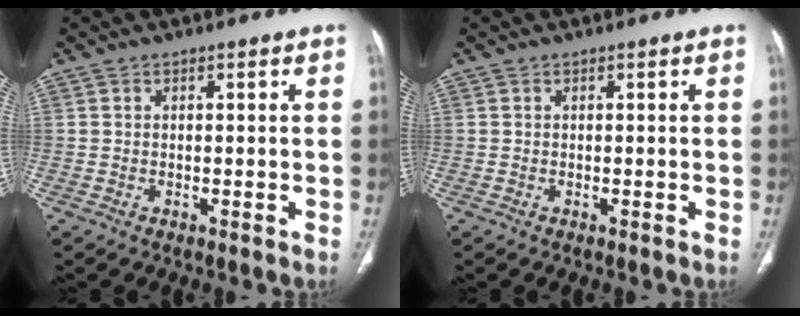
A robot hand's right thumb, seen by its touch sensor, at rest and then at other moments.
{"total": 0.0}